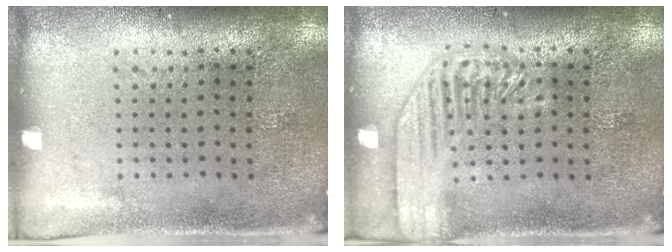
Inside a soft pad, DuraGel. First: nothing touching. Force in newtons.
{"total": 1.8, "press": 1.8, "slide": 0.3}